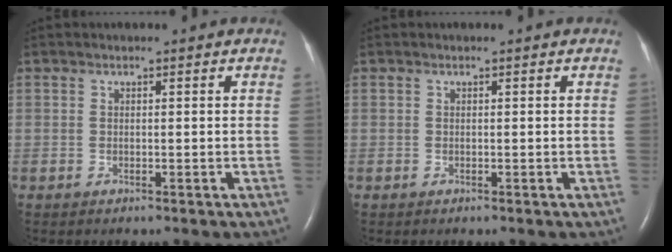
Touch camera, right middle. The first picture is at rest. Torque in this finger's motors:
{"motor_torque": [0.01, -0.02, 0.00, 0.00]}